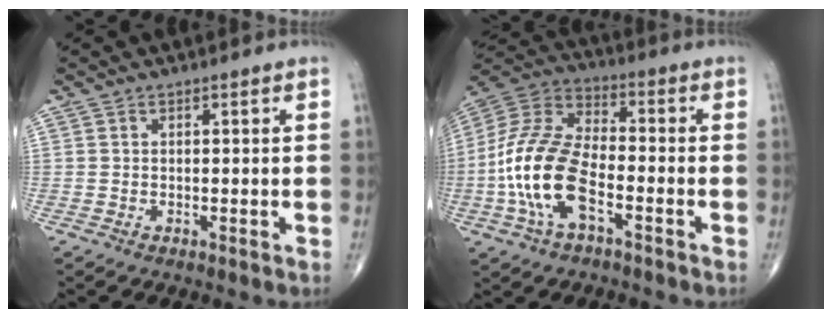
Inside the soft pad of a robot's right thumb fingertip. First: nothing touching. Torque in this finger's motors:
{"motor_torque": [0.70, 0.53, 1.52, -0.32, 0.55]}